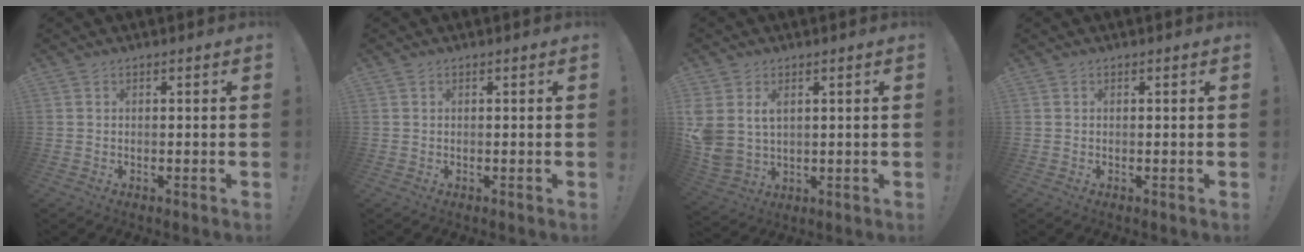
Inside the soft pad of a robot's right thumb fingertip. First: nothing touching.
{"total": 0.0}
{"total": 7.3, "force": [3.1, 5.2, 4.0], "torque": [-0.088, -0.012, 0.061]}
{"total": 0.0}